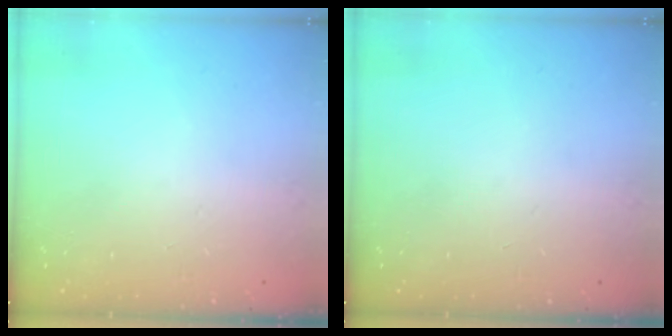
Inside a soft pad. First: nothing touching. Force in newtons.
{"total": 0.0}